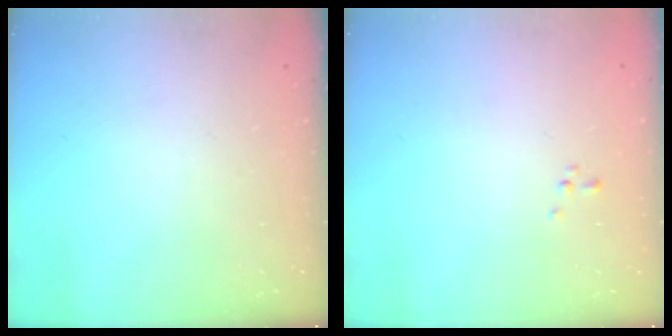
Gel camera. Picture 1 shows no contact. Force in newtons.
{"total": 0.7, "press": 0.6, "slide": 0.1}